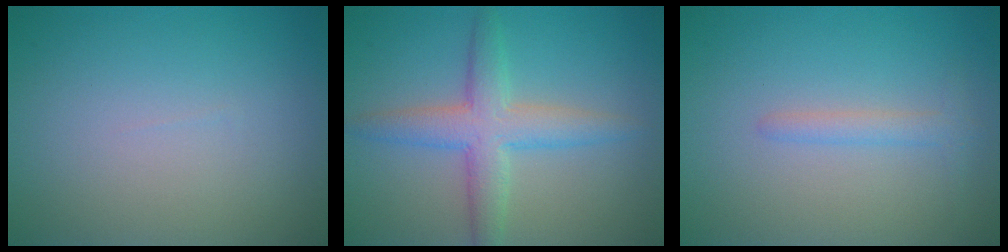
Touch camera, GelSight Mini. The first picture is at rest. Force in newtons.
{"total": 4.6, "press": 4.6, "slide": 0.1}
{"total": 1.5, "press": 1.5, "slide": 0.1}